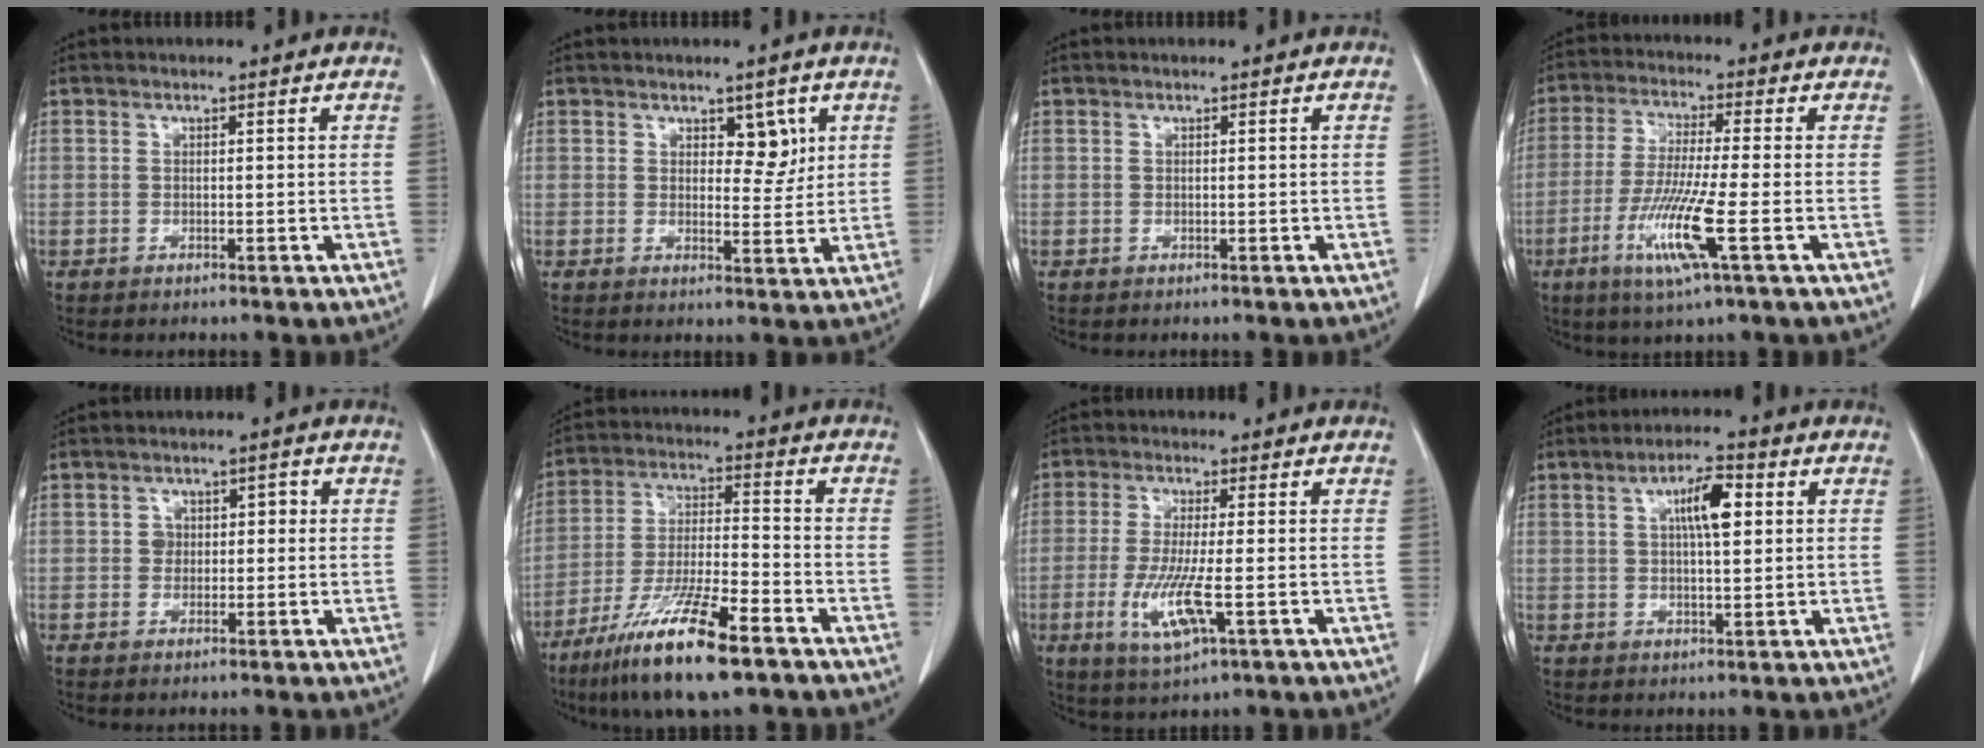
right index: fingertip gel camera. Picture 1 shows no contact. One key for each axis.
{"total": 3.5, "fx": 1.6, "fy": 2.0, "fz": 2.4, "tx": -0.022, "ty": -0.001, "tz": 0.023}
{"total": 0.0}
{"total": 10.1, "fx": -3.7, "fy": -0.4, "fz": 9.3, "tx": -0.192, "ty": -0.025, "tz": -0.076}
{"total": 2.6, "fx": 0.1, "fy": 2.2, "fz": 1.5, "tx": -0.016, "ty": 0.017, "tz": 0.001}
{"total": 15.2, "fx": -9.6, "fy": 1.9, "fz": 11.7, "tx": -0.234, "ty": -0.036, "tz": -0.175}
{"total": 7.9, "fx": -2.3, "fy": 0.9, "fz": 7.5, "tx": -0.157, "ty": -0.022, "tz": -0.043}
{"total": 6.1, "fx": 1.7, "fy": 1.5, "fz": 5.7, "tx": -0.099, "ty": 0.011, "tz": 0.028}